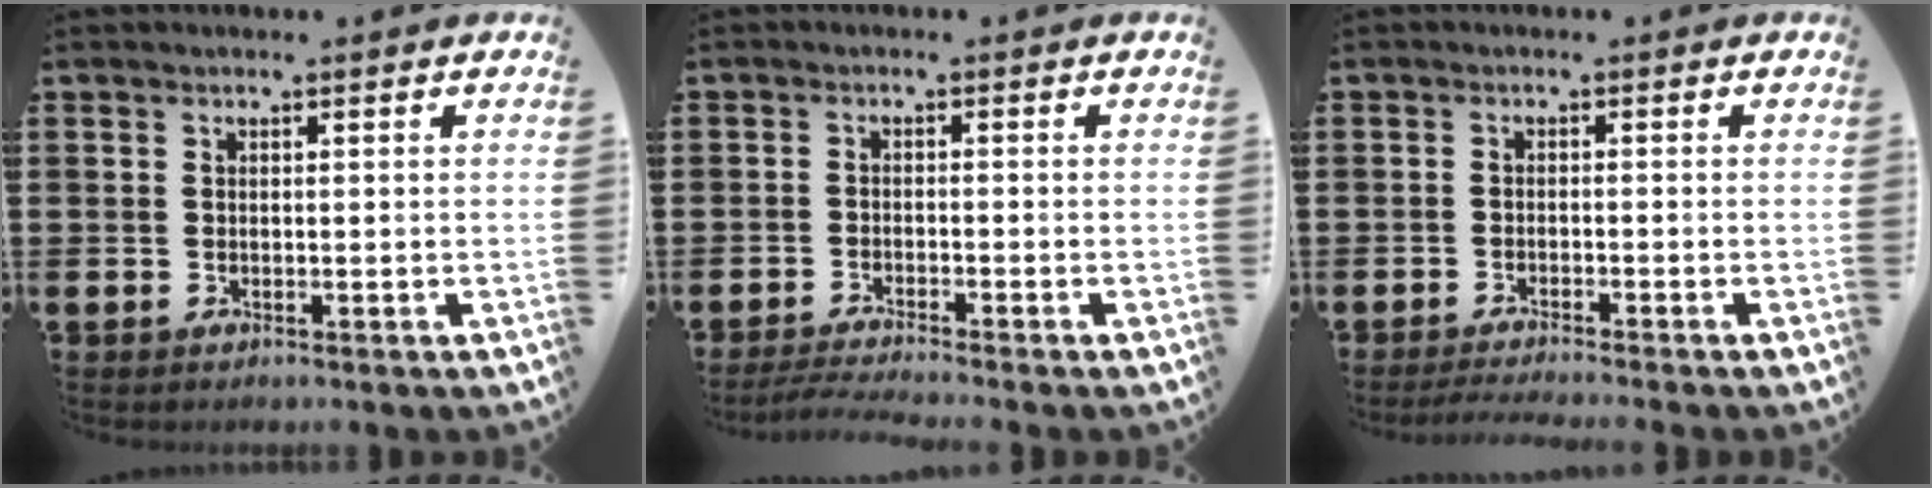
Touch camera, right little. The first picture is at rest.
{"total": 2.1, "force": [-1.8, -0.1, 1.0], "torque": [-0.015, 0.001, -0.034]}
{"total": 1.4, "force": [-1.3, -0.2, 0.5], "torque": [-0.008, 0.002, -0.026]}